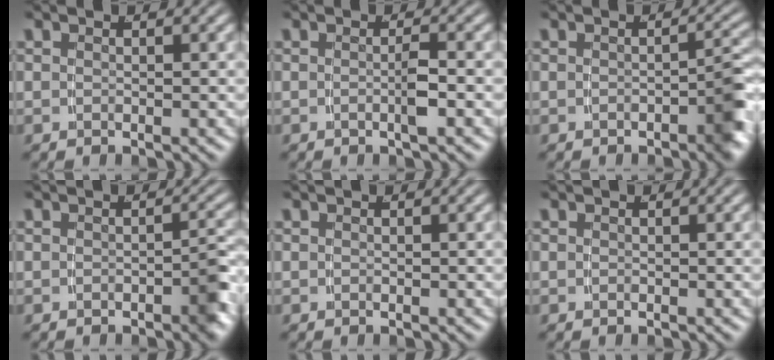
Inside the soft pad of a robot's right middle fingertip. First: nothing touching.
{"total": 1.4, "force": [-0.6, -0.5, 1.1], "torque": [-0.013, -0.003, -0.008]}
{"total": 2.7, "force": [-1.3, 0.6, 2.3], "torque": [-0.026, -0.001, -0.021]}
{"total": 2.1, "force": [-1.0, 0.4, 1.7], "torque": [-0.021, 0.000, -0.019]}
{"total": 0.0}
{"total": 0.0}